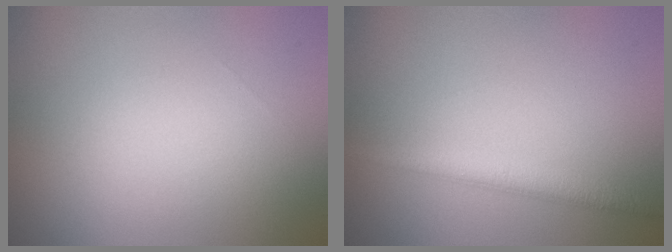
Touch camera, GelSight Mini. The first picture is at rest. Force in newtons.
{"total": 2.5, "press": 2.5, "slide": 0.1}